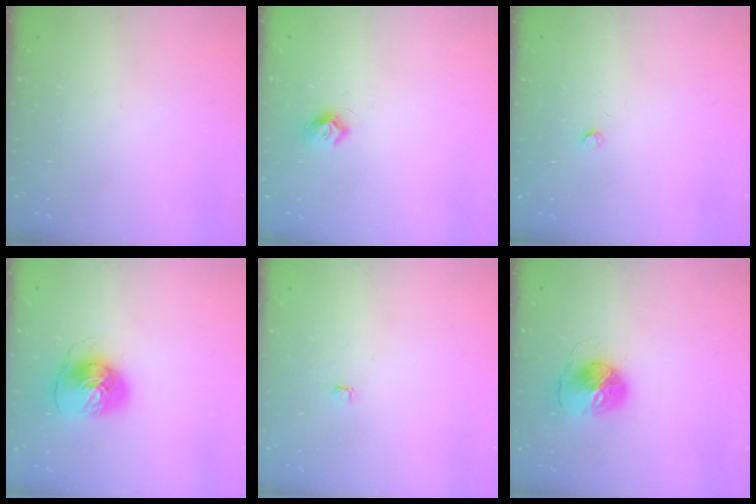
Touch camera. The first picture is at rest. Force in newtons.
{"total": 7.1, "press": 7.1, "slide": 0.5}
{"total": 2.5, "press": 2.5, "slide": 0.4}
{"total": 8.1, "press": 8.0, "slide": 1.2}
{"total": 3.0, "press": 3.0, "slide": 0.4}
{"total": 10.1, "press": 10.1, "slide": 0.2}